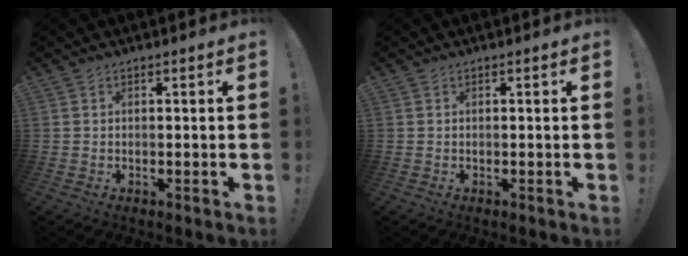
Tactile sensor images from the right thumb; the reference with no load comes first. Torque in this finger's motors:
{"motor_torque": [-0.04, 0.04, 0.06, -0.10, 0.00]}